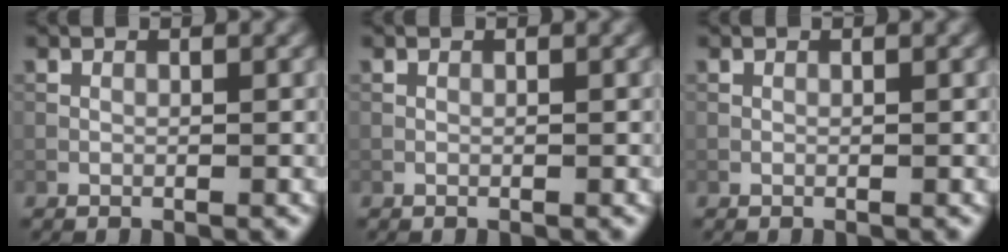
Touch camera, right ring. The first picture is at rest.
{"total": 0.0}
{"total": 0.0}